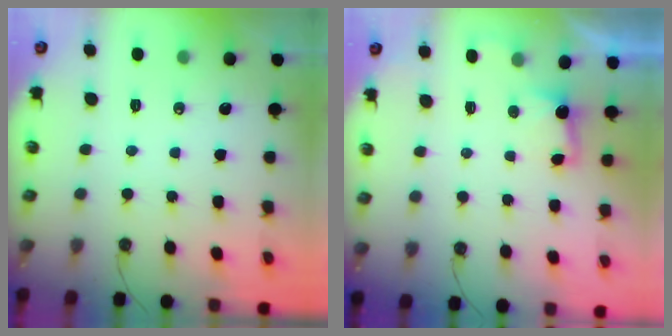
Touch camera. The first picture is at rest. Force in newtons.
{"total": 1.4, "press": 1.0, "slide": 0.9}